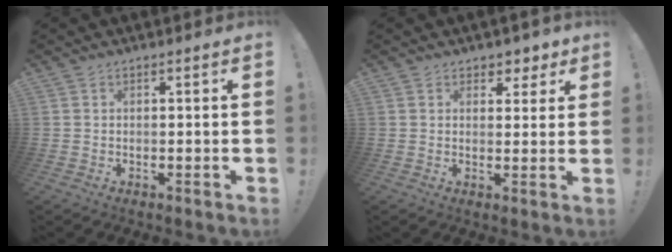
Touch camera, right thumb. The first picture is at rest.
{"total": 4.4, "force": [3.0, 3.1, 0.7], "torque": [0.018, -0.029, 0.049]}